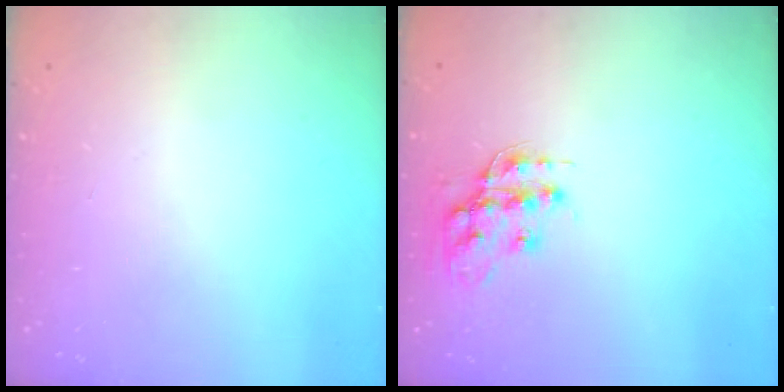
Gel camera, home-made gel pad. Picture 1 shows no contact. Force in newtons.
{"total": 14.0, "press": 14.0, "slide": 0.7}